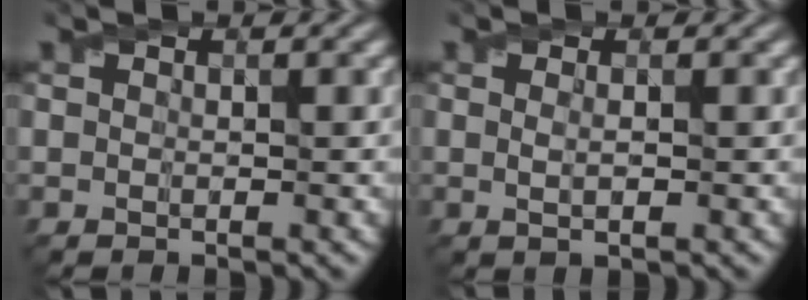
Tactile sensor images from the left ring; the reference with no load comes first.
{"total": 1.3, "force": [0.2, 0.4, 1.2], "torque": [-0.018, -0.005, 0.003]}